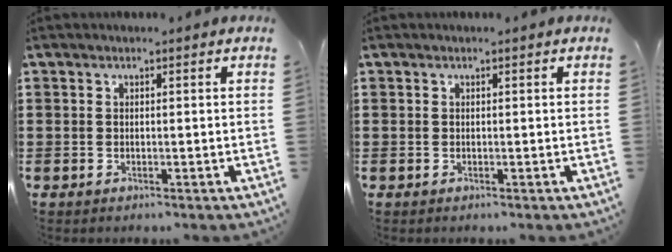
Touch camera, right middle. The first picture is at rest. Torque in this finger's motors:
{"motor_torque": [0.00, 0.00, 0.05, 0.00]}